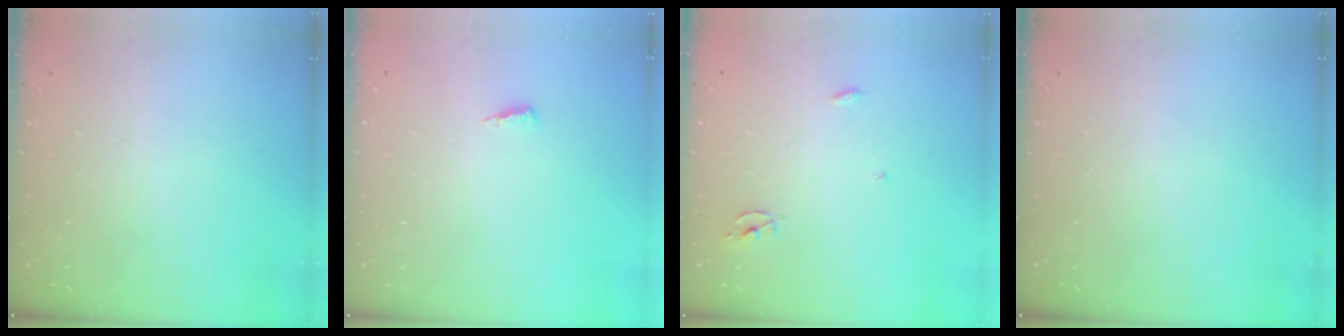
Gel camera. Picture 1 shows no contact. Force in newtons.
{"total": 4.2, "press": 4.2, "slide": 0.6}
{"total": 2.3, "press": 2.3, "slide": 0.1}
{"total": 0.0}